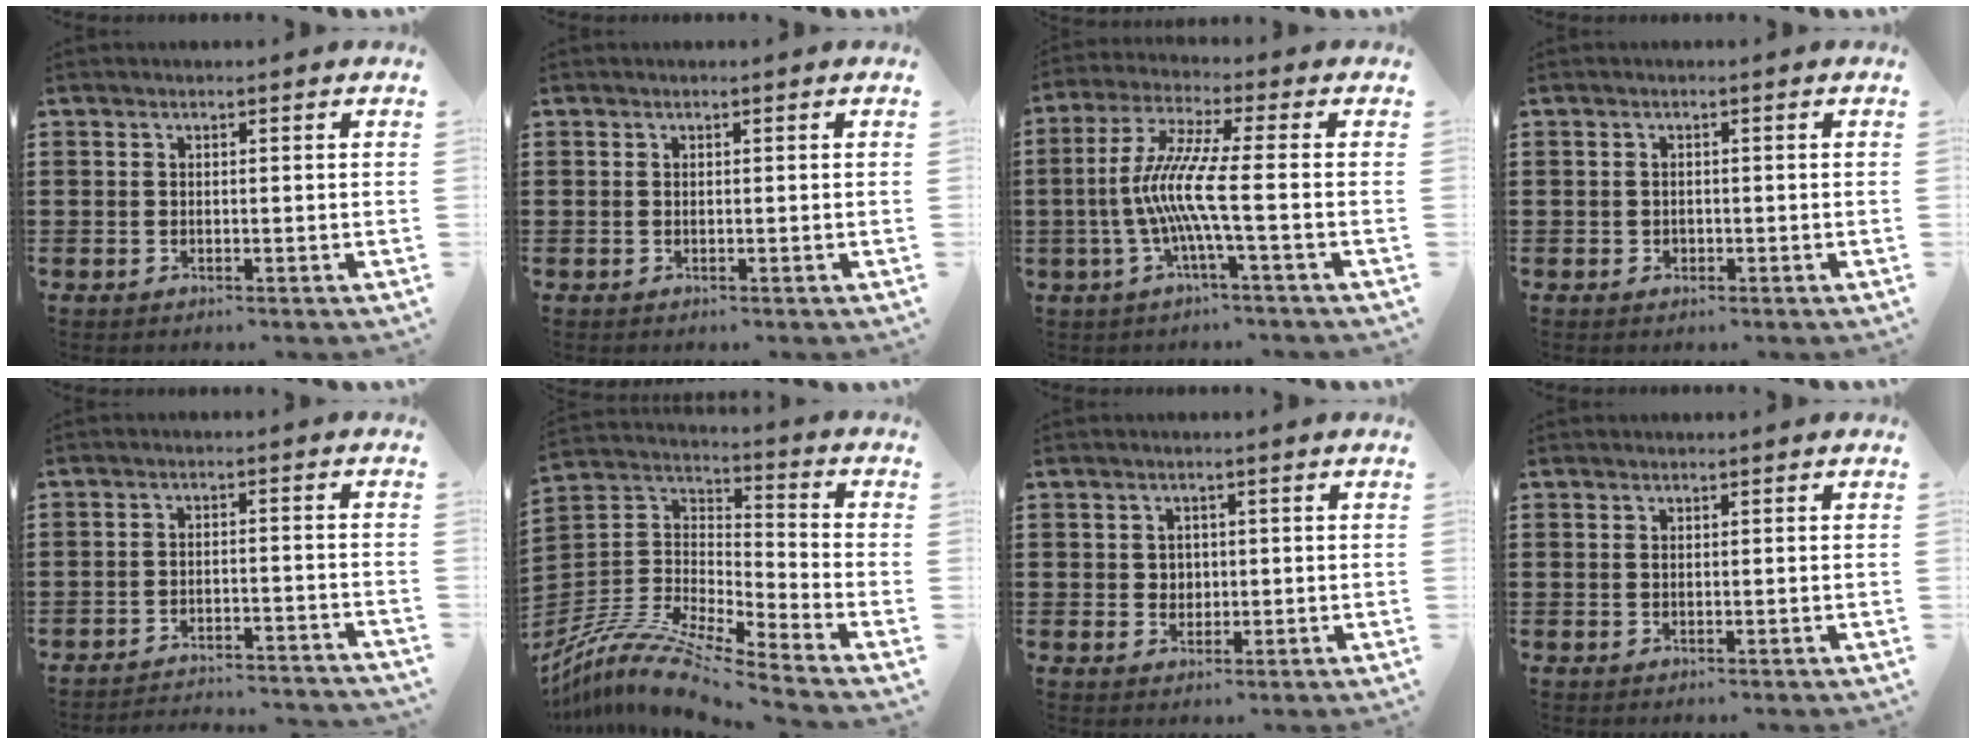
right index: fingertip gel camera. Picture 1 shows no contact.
{"total": 0.0}
{"total": 9.1, "force": [-1.9, 0.1, 8.9], "torque": [-0.199, -0.018, -0.050]}
{"total": 0.9, "force": [-0.1, 0.8, 0.3], "torque": [-0.008, 0.004, -0.004]}
{"total": 3.3, "force": [-3.3, 0.0, 0.4], "torque": [-0.013, 0.001, -0.071]}
{"total": 10.5, "force": [-9.1, 1.1, 5.1], "torque": [-0.118, 0.000, -0.192]}
{"total": 1.9, "force": [0.5, 1.8, 0.4], "torque": [-0.007, 0.007, 0.005]}
{"total": 0.0}